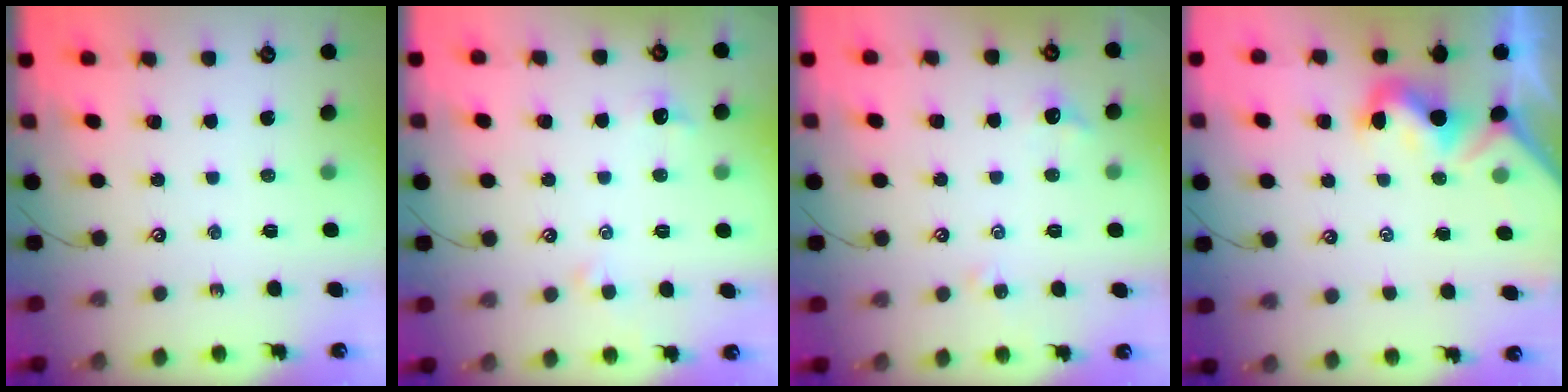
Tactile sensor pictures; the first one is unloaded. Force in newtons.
{"total": 1.0, "press": 0.9, "slide": 0.6}
{"total": 2.9, "press": 2.9, "slide": 0.7}
{"total": 1.0, "press": 0.7, "slide": 0.6}